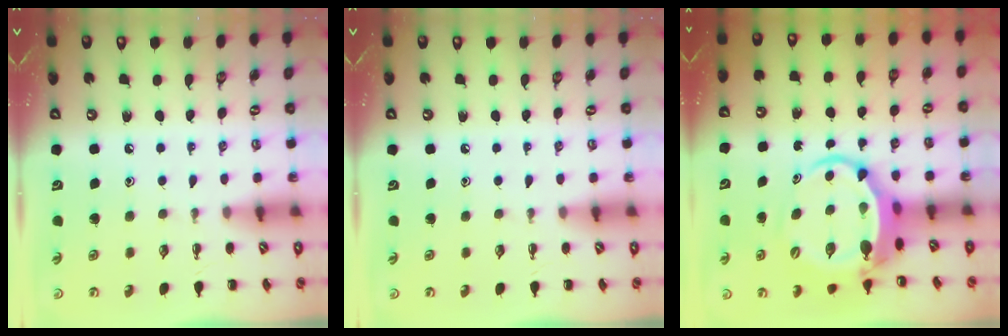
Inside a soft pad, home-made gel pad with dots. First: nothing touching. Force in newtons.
{"total": 0.0}
{"total": 7.2, "press": 7.1, "slide": 1.3}